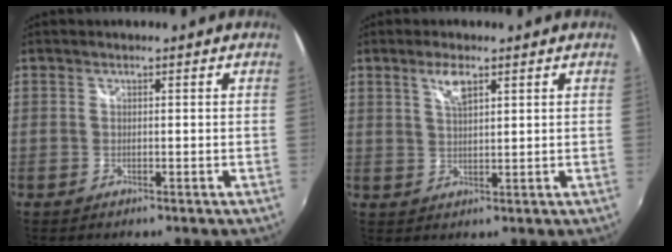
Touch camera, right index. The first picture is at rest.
{"total": 4.0, "force": [2.3, 1.3, 3.0], "torque": [-0.055, 0.002, 0.043]}